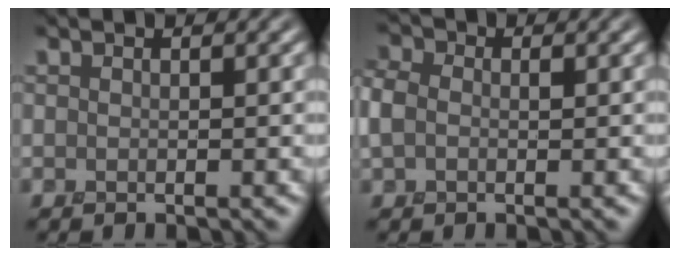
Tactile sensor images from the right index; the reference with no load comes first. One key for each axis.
{"total": 1.6, "fx": -0.3, "fy": 1.4, "fz": 0.8, "tx": -0.017, "ty": 0.001, "tz": -0.008}